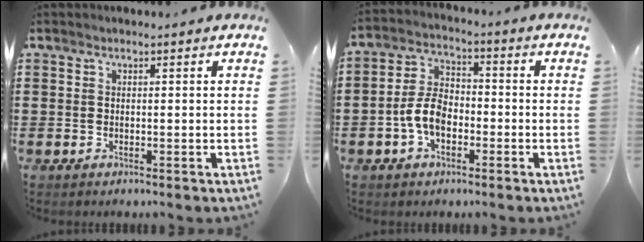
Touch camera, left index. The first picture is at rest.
{"total": 6.6, "force": [-2.3, 3.9, 4.8], "torque": [-0.118, 0.004, -0.051]}